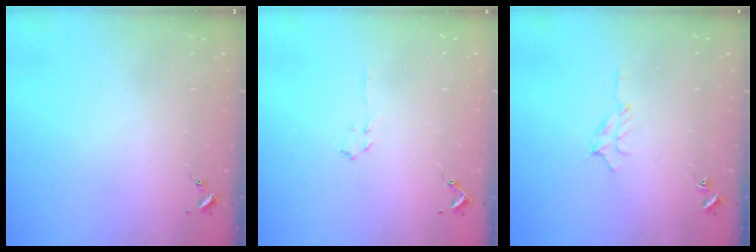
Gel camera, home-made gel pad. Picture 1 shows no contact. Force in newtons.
{"total": 3.5, "press": 3.4, "slide": 0.5}
{"total": 6.3, "press": 6.3, "slide": 0.7}